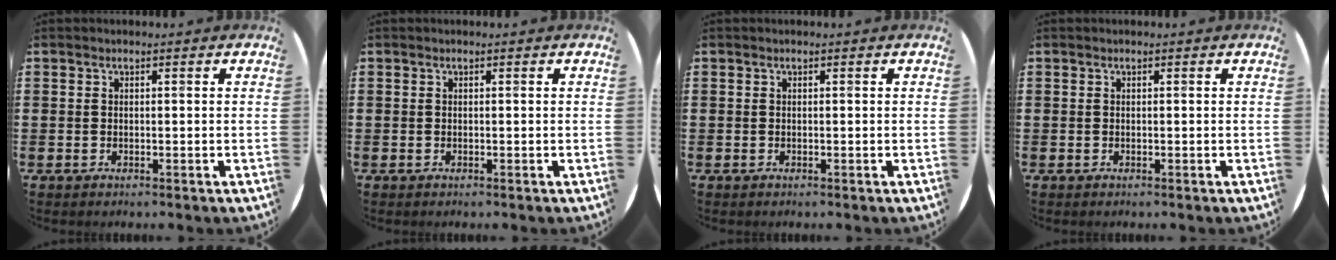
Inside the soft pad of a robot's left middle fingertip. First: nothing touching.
{"total": 0.0}
{"total": 0.0}
{"total": 0.0}